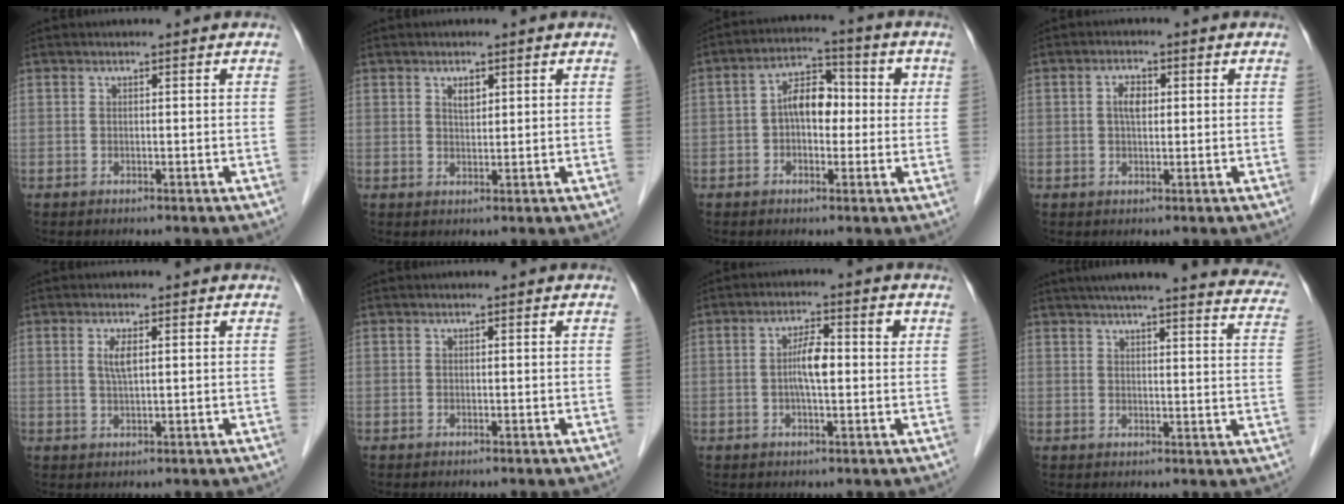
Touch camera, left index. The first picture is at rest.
{"total": 1.7, "force": [1.0, 0.8, 1.2], "torque": [-0.022, 0.003, 0.019]}
{"total": 7.6, "force": [0.2, 4.6, 6.1], "torque": [-0.100, 0.042, -0.002]}
{"total": 2.7, "force": [0.5, 1.3, 2.3], "torque": [-0.046, 0.008, 0.008]}
{"total": 2.5, "force": [0.7, 0.4, 2.4], "torque": [-0.054, 0.000, 0.015]}
{"total": 0.0}
{"total": 5.5, "force": [0.4, 1.4, 5.3], "torque": [-0.103, 0.021, 0.003]}
{"total": 25.3, "force": [22.8, 2.1, 10.8], "torque": [-0.149, -0.041, 0.258]}